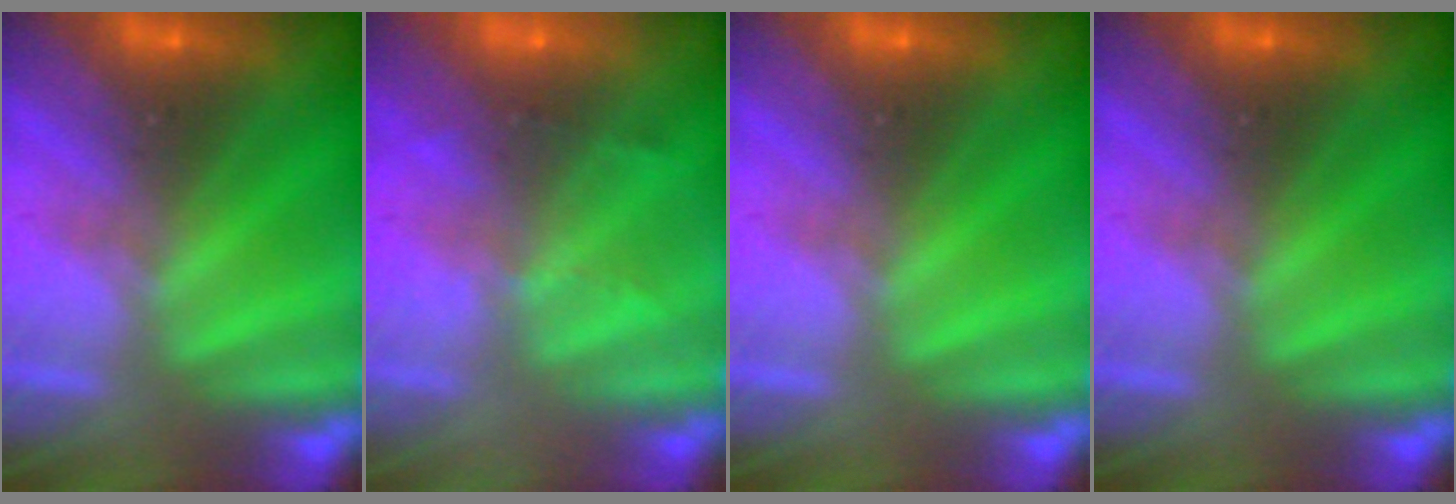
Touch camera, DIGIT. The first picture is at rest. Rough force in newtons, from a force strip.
{"total": 2.2}
{"total": 0.0}
{"total": 0.0}